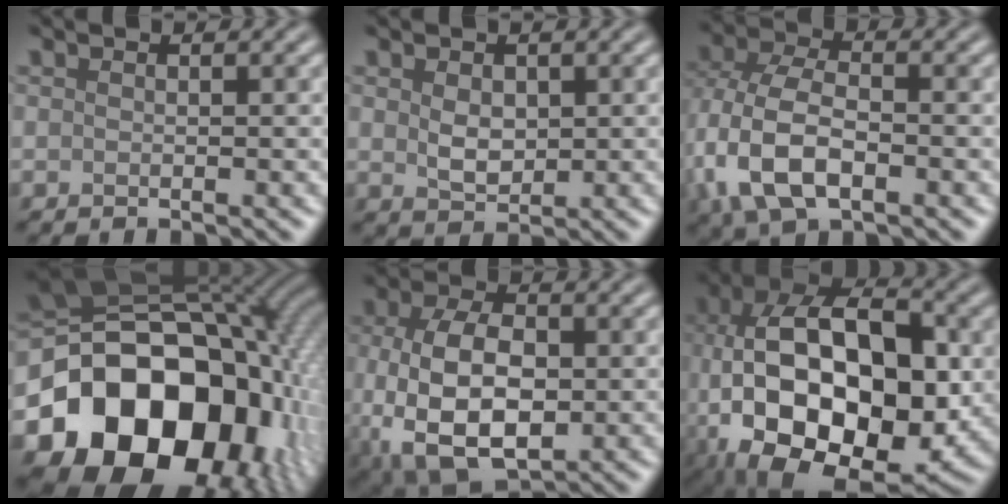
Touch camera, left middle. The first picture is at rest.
{"total": 2.4, "force": [0.5, 1.7, 1.7], "torque": [-0.034, -0.003, 0.014]}
{"total": 8.3, "force": [-2.4, 4.8, 6.3], "torque": [-0.151, -0.005, -0.057]}
{"total": 18.2, "force": [-5.6, 13.6, 10.7], "torque": [-0.167, -0.028, -0.087]}
{"total": 9.8, "force": [-1.7, 5.9, 7.7], "torque": [-0.170, -0.017, -0.030]}
{"total": 18.6, "force": [-2.7, 11.1, 14.7], "torque": [-0.247, -0.010, -0.035]}